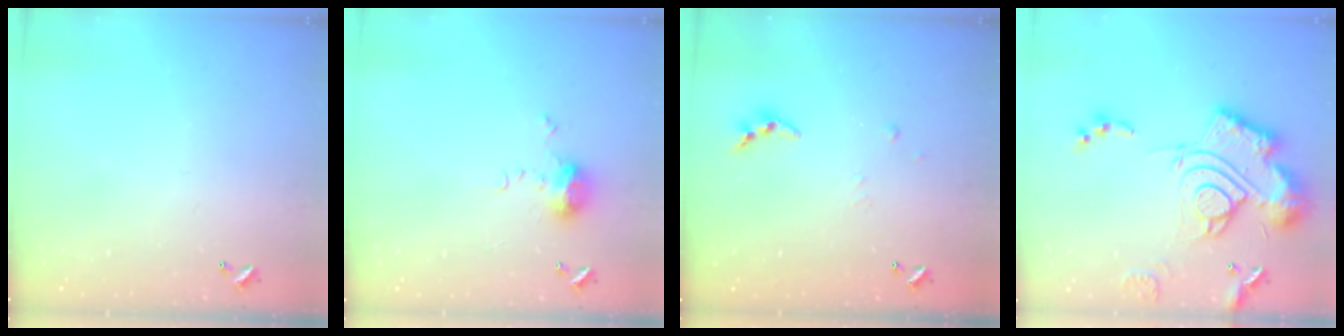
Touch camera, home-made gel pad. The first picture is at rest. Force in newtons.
{"total": 6.2, "press": 6.2, "slide": 0.7}
{"total": 4.3, "press": 4.3, "slide": 0.4}
{"total": 23.3, "press": 23.1, "slide": 2.3}